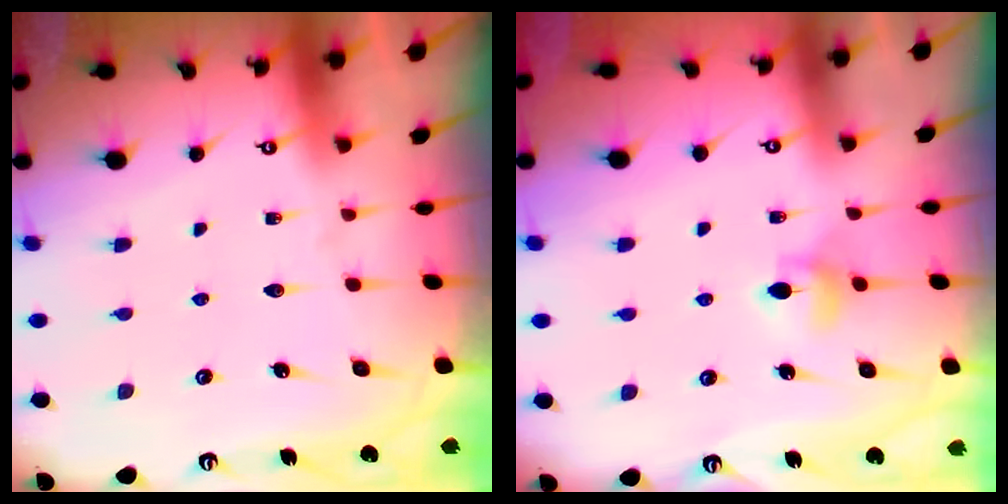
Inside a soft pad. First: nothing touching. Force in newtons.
{"total": 4.9, "press": 4.9, "slide": 0.5}